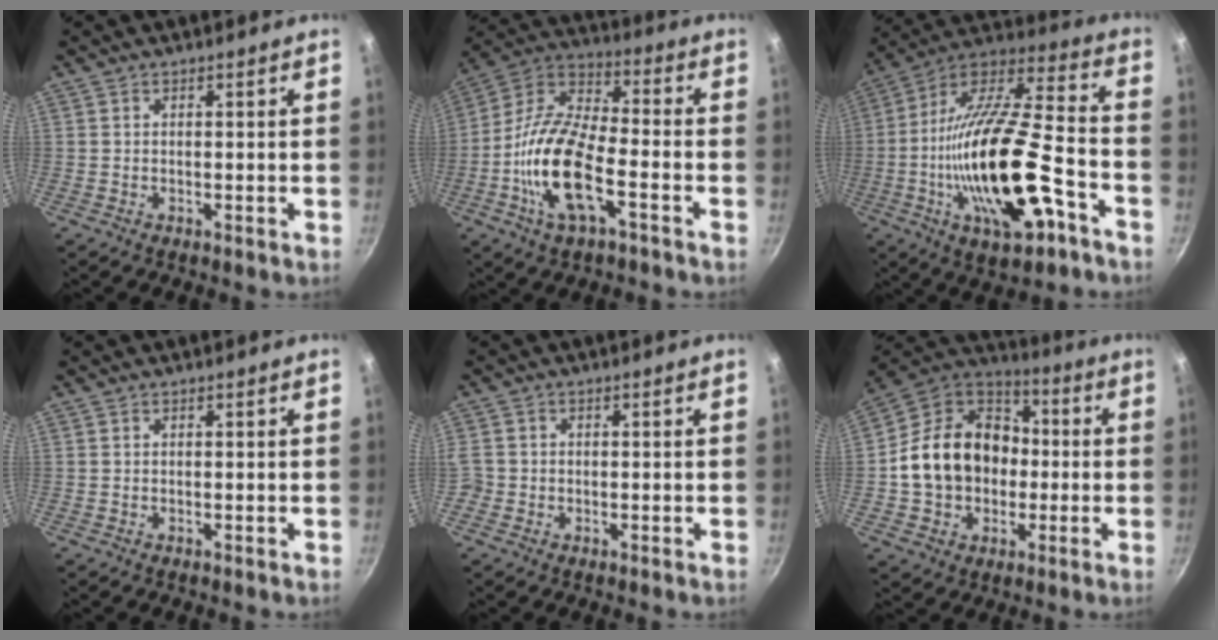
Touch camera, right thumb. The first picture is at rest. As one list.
[{"total": 17.3, "force": [-5.8, 7.3, 14.6], "torque": [-0.280, 0.036, -0.132]}, {"total": 26.2, "force": [-8.3, 9.5, 23.0], "torque": [-0.401, 0.024, -0.146]}, {"total": 0.0}, {"total": 2.5, "force": [-0.8, 2.3, 0.7], "torque": [-0.008, 0.005, -0.017]}, {"total": 19.6, "force": [-1.0, 15.7, 11.6], "torque": [-0.175, 0.048, -0.023]}]